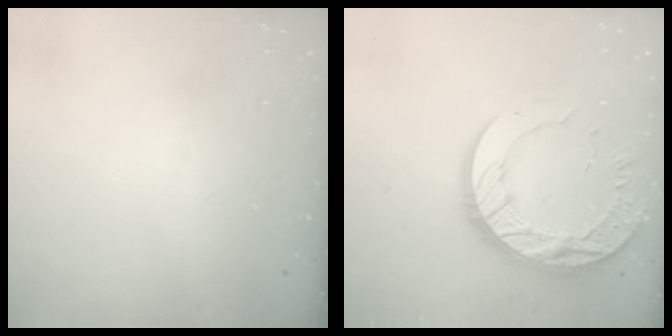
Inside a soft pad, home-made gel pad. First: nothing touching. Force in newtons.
{"total": 17.9, "press": 17.8, "slide": 1.6}